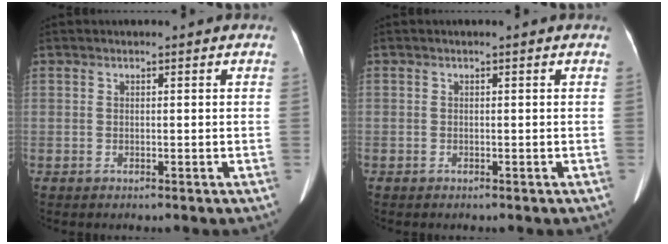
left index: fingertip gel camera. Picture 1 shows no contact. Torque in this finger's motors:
{"motor_torque": [-1.09, 1.04, -1.05, -0.21]}